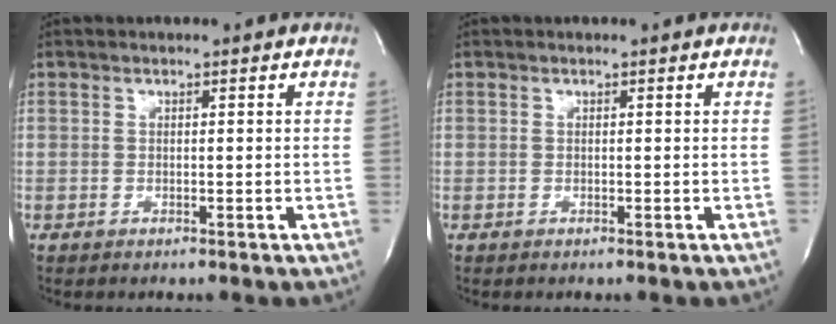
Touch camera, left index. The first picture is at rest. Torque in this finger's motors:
{"motor_torque": [0.00, 0.00, -0.01, 0.00]}